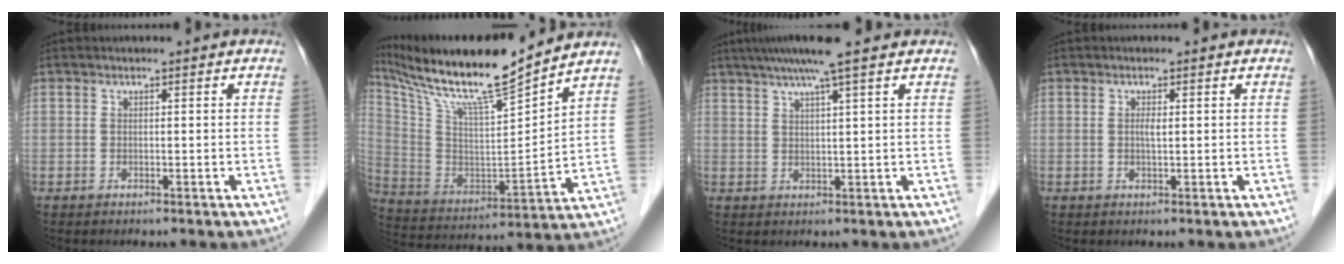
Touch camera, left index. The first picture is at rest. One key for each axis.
{"total": 18.2, "fx": 15.5, "fy": 0.0, "fz": 9.4, "tx": -0.178, "ty": -0.007, "tz": 0.280}
{"total": 6.9, "fx": 4.9, "fy": -0.9, "fz": 4.7, "tx": -0.075, "ty": 0.019, "tz": 0.080}
{"total": 1.1, "fx": 0.0, "fy": 0.2, "fz": 1.1, "tx": -0.023, "ty": -0.003, "tz": -0.001}